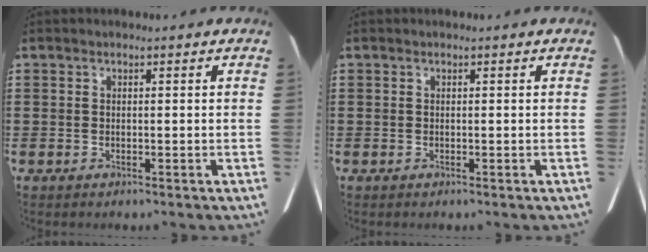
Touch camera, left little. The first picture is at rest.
{"total": 0.0}